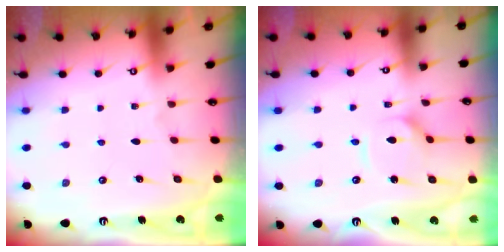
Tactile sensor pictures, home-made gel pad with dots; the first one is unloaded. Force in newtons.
{"total": 4.1, "press": 4.1, "slide": 0.4}